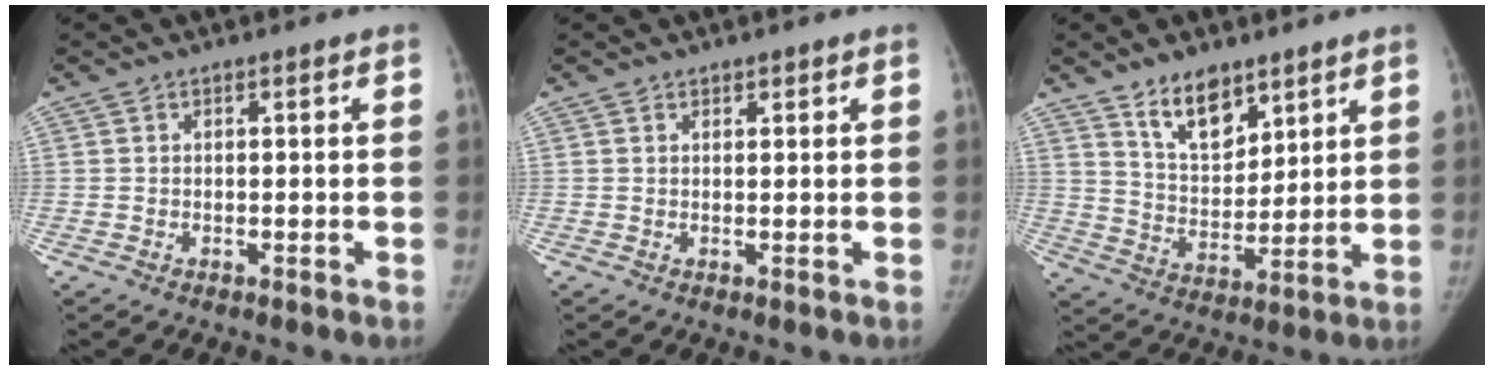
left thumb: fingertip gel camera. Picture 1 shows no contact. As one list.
[{"total": 1.0, "force": [0.8, 0.6, 0.2], "torque": [0.007, -0.005, 0.009]}, {"total": 10.5, "force": [7.2, 5.4, 5.4], "torque": [-0.062, -0.056, 0.136]}]